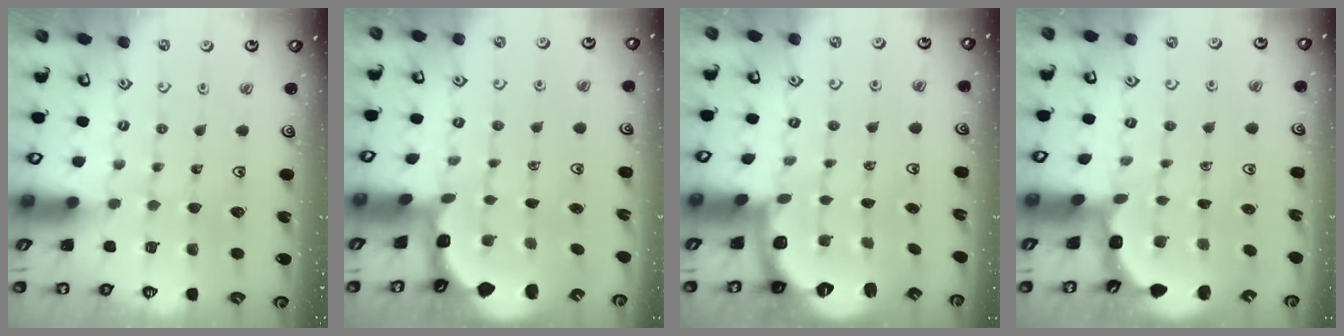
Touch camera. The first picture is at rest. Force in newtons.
{"total": 1.8, "press": 1.7, "slide": 0.5}
{"total": 2.6, "press": 1.6, "slide": 2.1}
{"total": 2.3, "press": 2.1, "slide": 0.9}